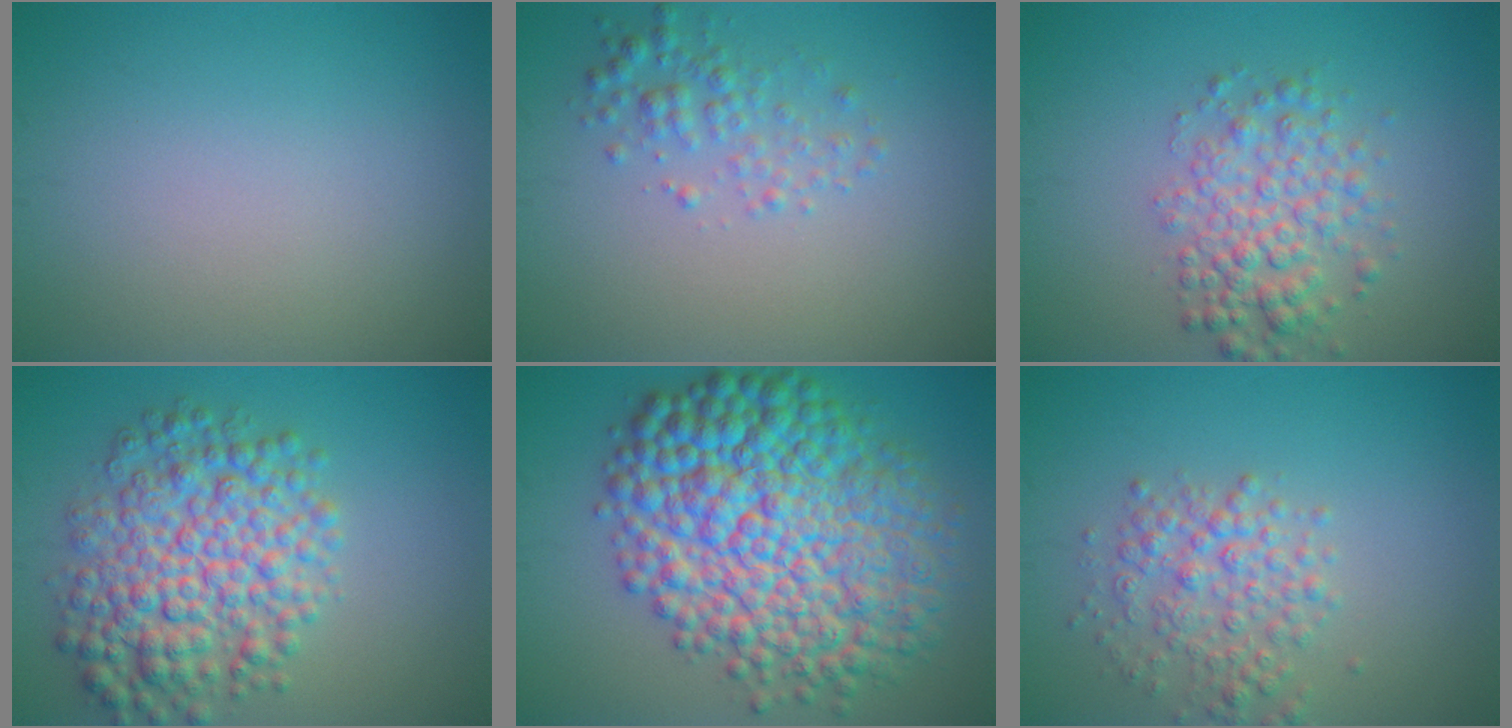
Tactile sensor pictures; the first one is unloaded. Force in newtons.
{"total": 2.3, "press": 2.3, "slide": 0.1}
{"total": 4.3, "press": 4.3, "slide": 0.1}
{"total": 7.7, "press": 7.7, "slide": 0.1}
{"total": 13.6, "press": 13.6, "slide": 0.1}
{"total": 3.4, "press": 3.4, "slide": 0.1}